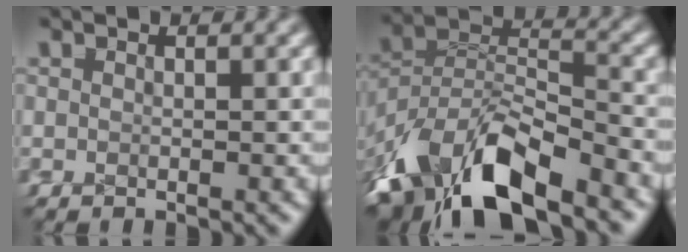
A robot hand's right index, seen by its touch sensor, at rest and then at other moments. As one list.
[{"total": 10.5, "force": [-6.6, 5.5, 6.2], "torque": [-0.106, -0.028, -0.102]}]